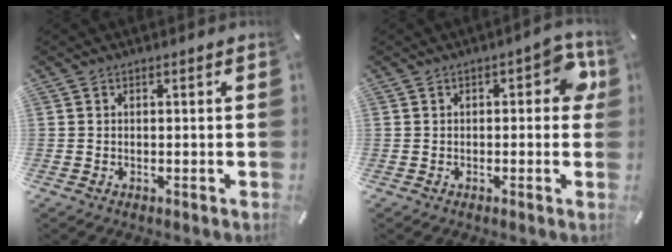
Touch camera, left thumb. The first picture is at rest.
{"total": 7.1, "force": [1.0, 3.6, 6.0], "torque": [-0.074, 0.001, 0.009]}